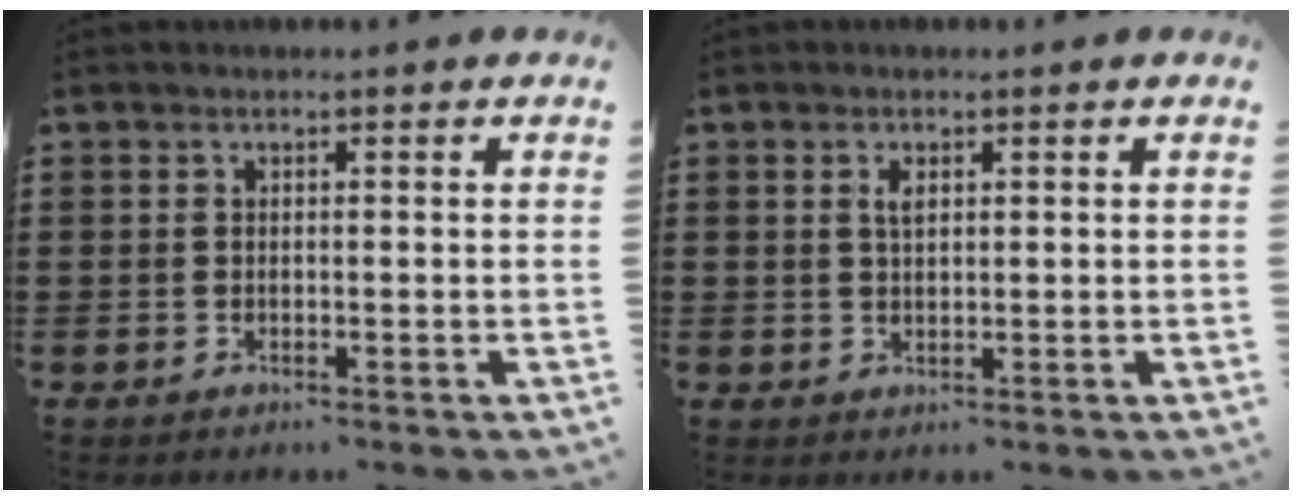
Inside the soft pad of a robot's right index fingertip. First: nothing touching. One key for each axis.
{"total": 1.9, "fx": 0.8, "fy": 0.8, "fz": 1.5, "tx": -0.032, "ty": 0.005, "tz": 0.013}